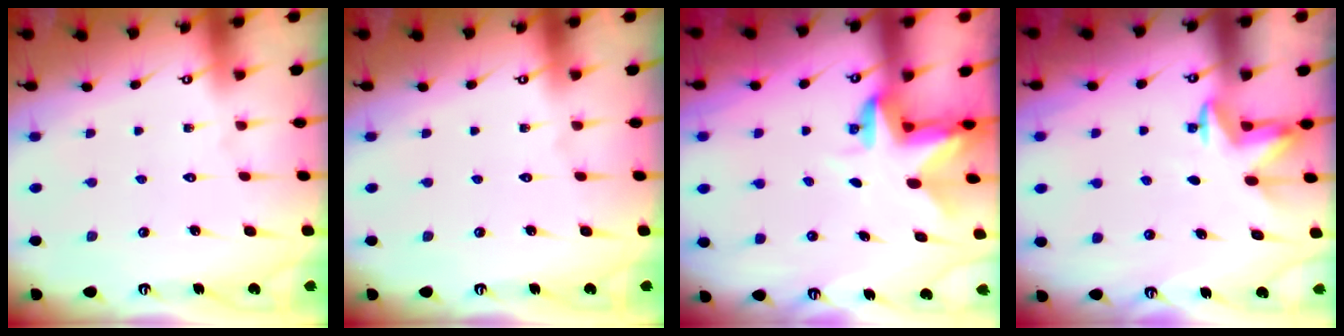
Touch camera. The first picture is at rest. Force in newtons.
{"total": 0.0}
{"total": 3.1, "press": 3.0, "slide": 0.5}
{"total": 4.1, "press": 4.0, "slide": 0.5}